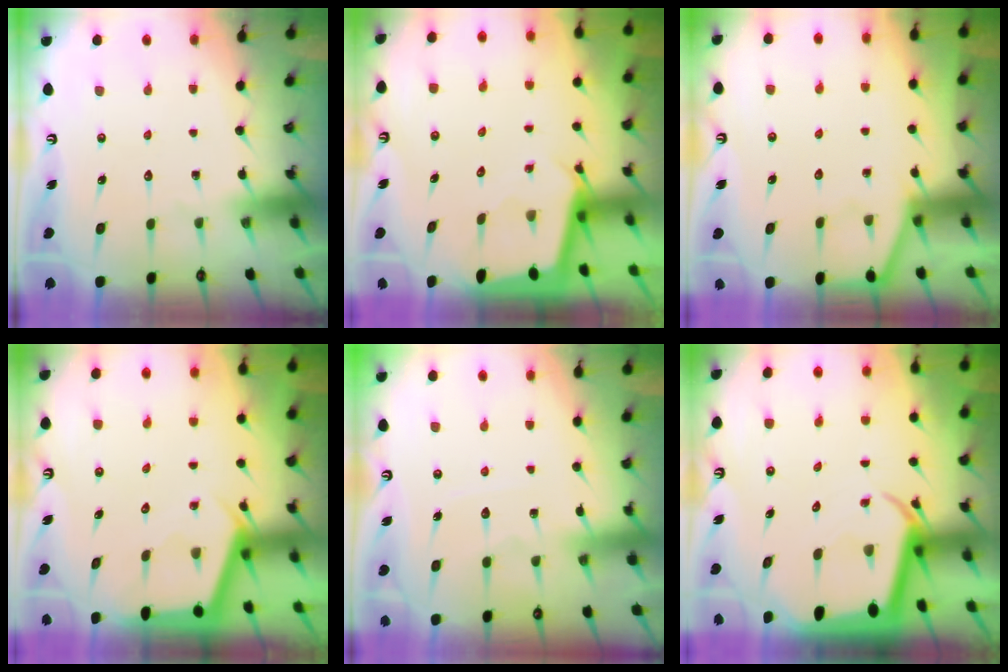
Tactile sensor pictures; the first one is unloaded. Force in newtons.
{"total": 2.4, "press": 2.4, "slide": 0.1}
{"total": 2.3, "press": 2.3, "slide": 0.2}
{"total": 2.8, "press": 2.8, "slide": 0.1}
{"total": 4.9, "press": 4.9, "slide": 0.3}
{"total": 4.6, "press": 4.6, "slide": 0.3}